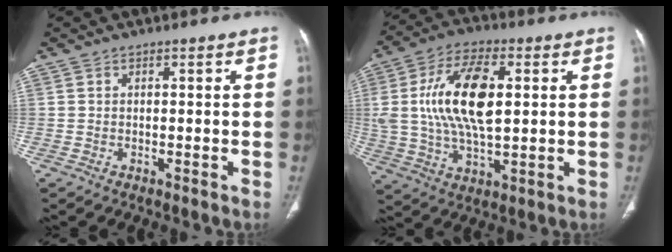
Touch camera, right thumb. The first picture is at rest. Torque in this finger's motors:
{"motor_torque": [0.62, 0.73, 1.08, 0.91, 0.23]}